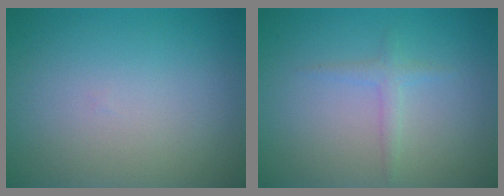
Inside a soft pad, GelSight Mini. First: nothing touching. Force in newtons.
{"total": 1.3, "press": 1.3, "slide": 0.0}